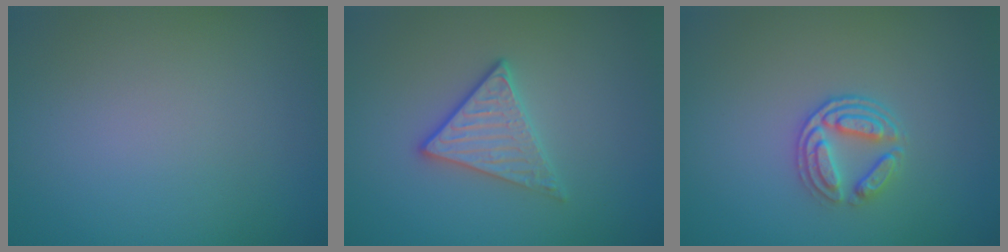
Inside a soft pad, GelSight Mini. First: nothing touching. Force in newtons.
{"total": 2.8, "press": 2.6, "slide": 1.1}
{"total": 3.1, "press": 2.6, "slide": 1.7}